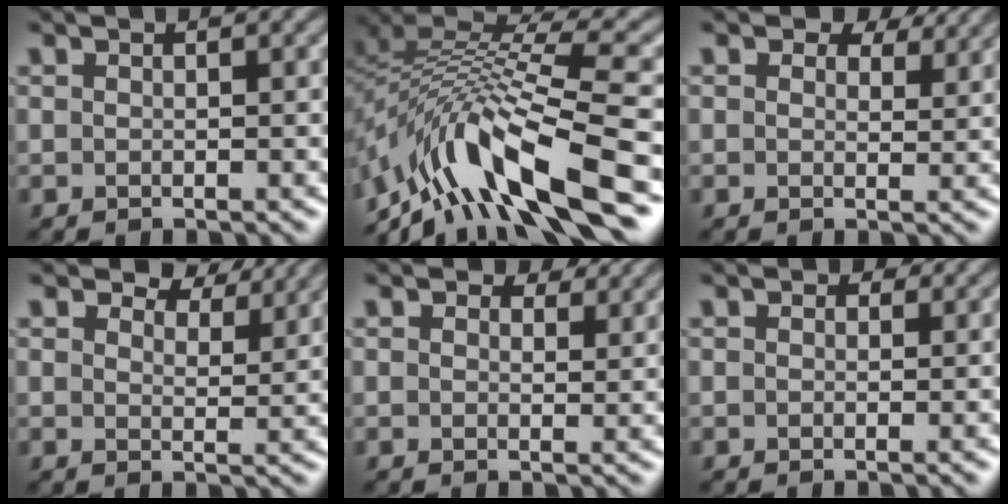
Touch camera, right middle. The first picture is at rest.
{"total": 11.9, "force": [-6.6, 3.8, 9.1], "torque": [-0.184, 0.024, -0.111]}
{"total": 4.1, "force": [3.0, 2.0, 2.0], "torque": [-0.036, -0.003, 0.036]}
{"total": 4.5, "force": [4.0, 1.4, 1.6], "torque": [-0.037, 0.001, 0.052]}
{"total": 2.3, "force": [1.8, 1.1, 0.9], "torque": [-0.020, -0.003, 0.021]}
{"total": 0.7, "force": [0.4, 0.5, 0.3], "torque": [-0.005, -0.004, 0.000]}